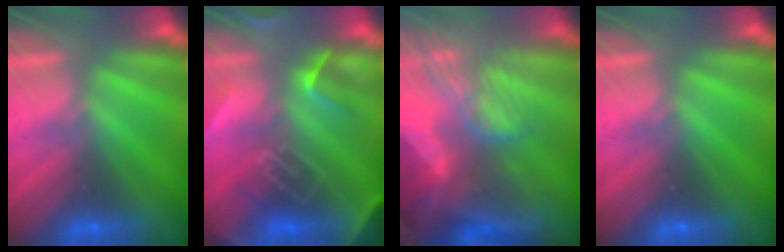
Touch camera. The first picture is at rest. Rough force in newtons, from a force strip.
{"total": 8.3}
{"total": 9.1}
{"total": 0.0}